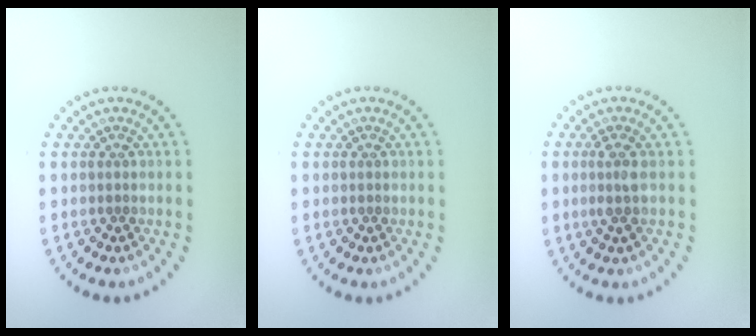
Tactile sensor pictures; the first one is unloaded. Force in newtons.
{"total": 0.0}
{"total": 1.5, "press": 1.2, "slide": 0.9}